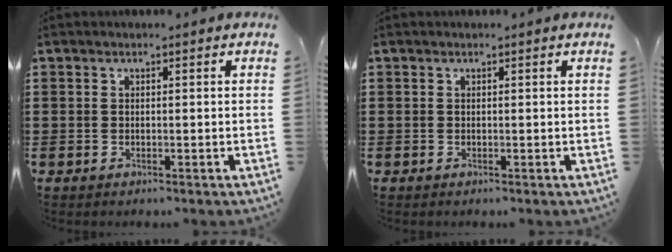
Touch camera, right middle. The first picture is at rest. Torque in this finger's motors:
{"motor_torque": [0.84, -0.98, 0.00, 0.02]}